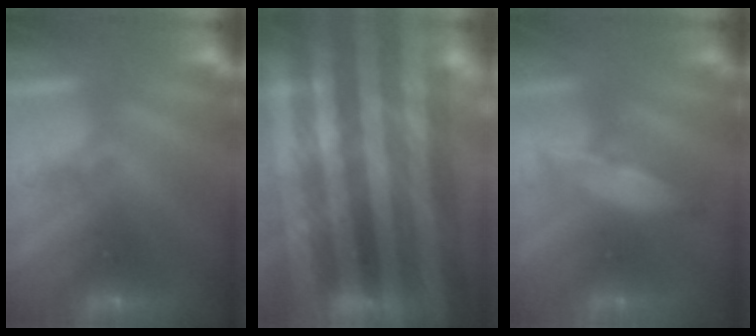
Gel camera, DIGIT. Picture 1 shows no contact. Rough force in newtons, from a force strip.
{"total": 8.3}
{"total": 2.8}